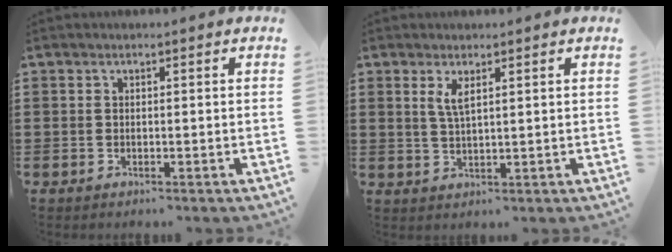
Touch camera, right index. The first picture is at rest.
{"total": 2.8, "force": [1.4, 0.7, 2.3], "torque": [-0.050, 0.002, 0.025]}